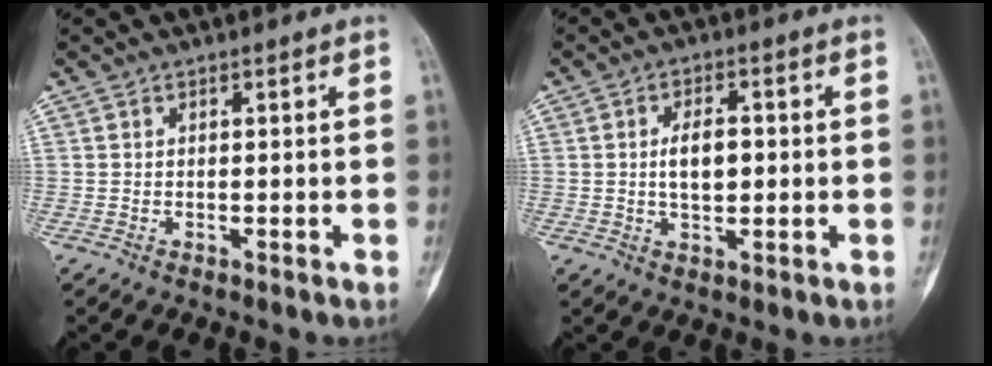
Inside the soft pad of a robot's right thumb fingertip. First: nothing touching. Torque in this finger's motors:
{"motor_torque": [0.87, 0.58, 0.04, 0.03, 0.14]}